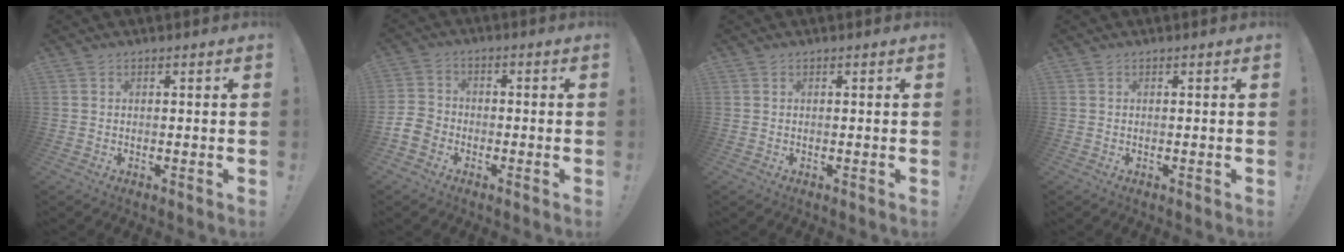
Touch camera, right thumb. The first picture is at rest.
{"total": 6.6, "force": [-3.7, 5.0, 2.4], "torque": [-0.058, 0.027, -0.068]}
{"total": 0.0}
{"total": 0.0}